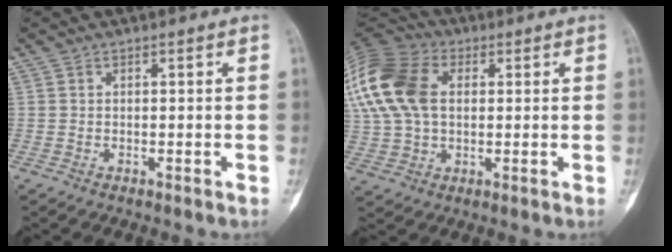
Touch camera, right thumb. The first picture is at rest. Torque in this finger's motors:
{"motor_torque": [-0.83, 1.67, 1.24, 0.72, 0.65]}